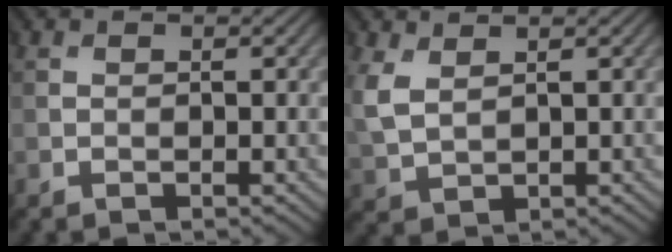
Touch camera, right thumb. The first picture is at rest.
{"total": 3.7, "force": [2.6, 2.3, 1.2], "torque": [-0.050, 0.009, 0.053]}